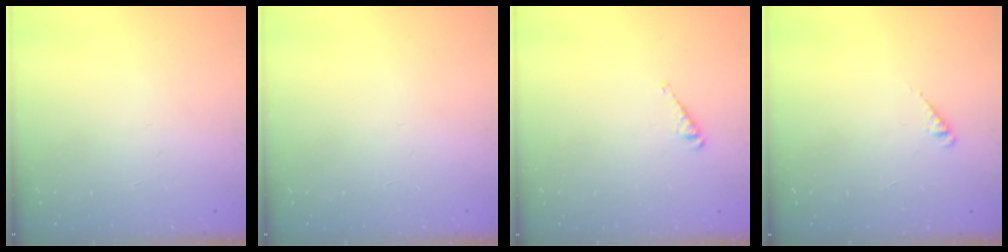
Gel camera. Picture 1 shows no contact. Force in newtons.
{"total": 0.0}
{"total": 3.5, "press": 3.4, "slide": 0.5}
{"total": 1.9, "press": 1.9, "slide": 0.4}